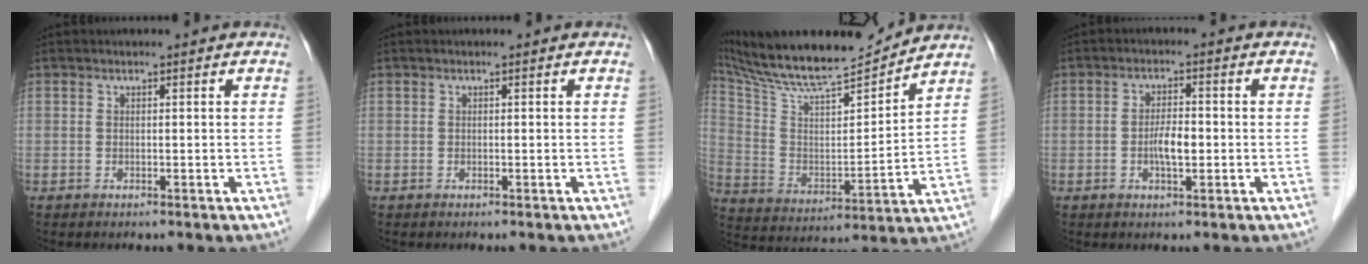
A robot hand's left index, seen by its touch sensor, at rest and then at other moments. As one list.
[{"total": 0.0}, {"total": 17.3, "force": [16.1, 0.7, 6.3], "torque": [-0.124, -0.011, 0.279]}, {"total": 3.7, "force": [-0.9, 1.2, 3.4], "torque": [-0.064, -0.001, -0.015]}]